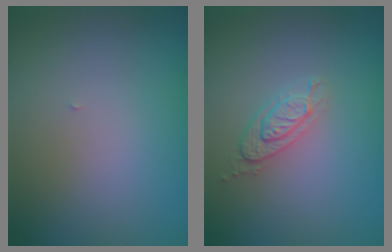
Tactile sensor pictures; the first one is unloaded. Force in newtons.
{"total": 2.1, "press": 1.9, "slide": 0.8}